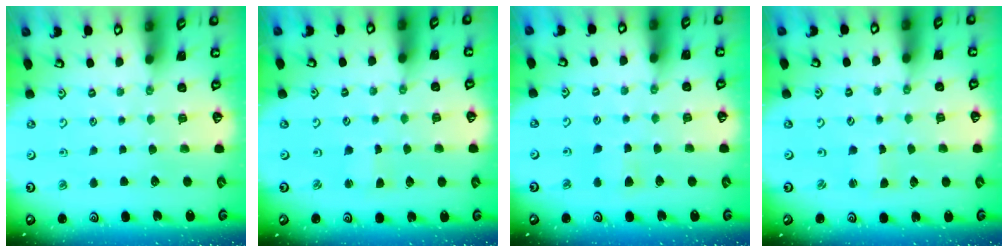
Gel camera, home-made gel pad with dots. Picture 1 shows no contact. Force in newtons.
{"total": 2.0, "press": 2.0, "slide": 0.4}
{"total": 5.9, "press": 5.9, "slide": 0.8}
{"total": 0.9, "press": 0.9, "slide": 0.1}